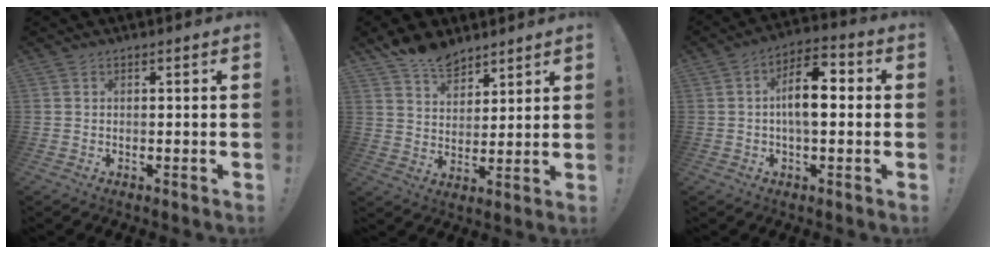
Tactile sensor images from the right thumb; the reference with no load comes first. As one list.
[{"total": 9.8, "force": [8.1, 4.9, 2.6], "torque": [-0.045, -0.055, 0.156]}, {"total": 11.0, "force": [0.2, 5.4, 9.6], "torque": [-0.147, 0.006, 0.000]}]